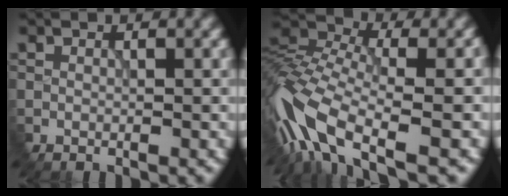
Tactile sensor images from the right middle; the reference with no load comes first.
{"total": 9.9, "force": [-4.8, 3.6, 7.9], "torque": [-0.162, 0.000, -0.099]}